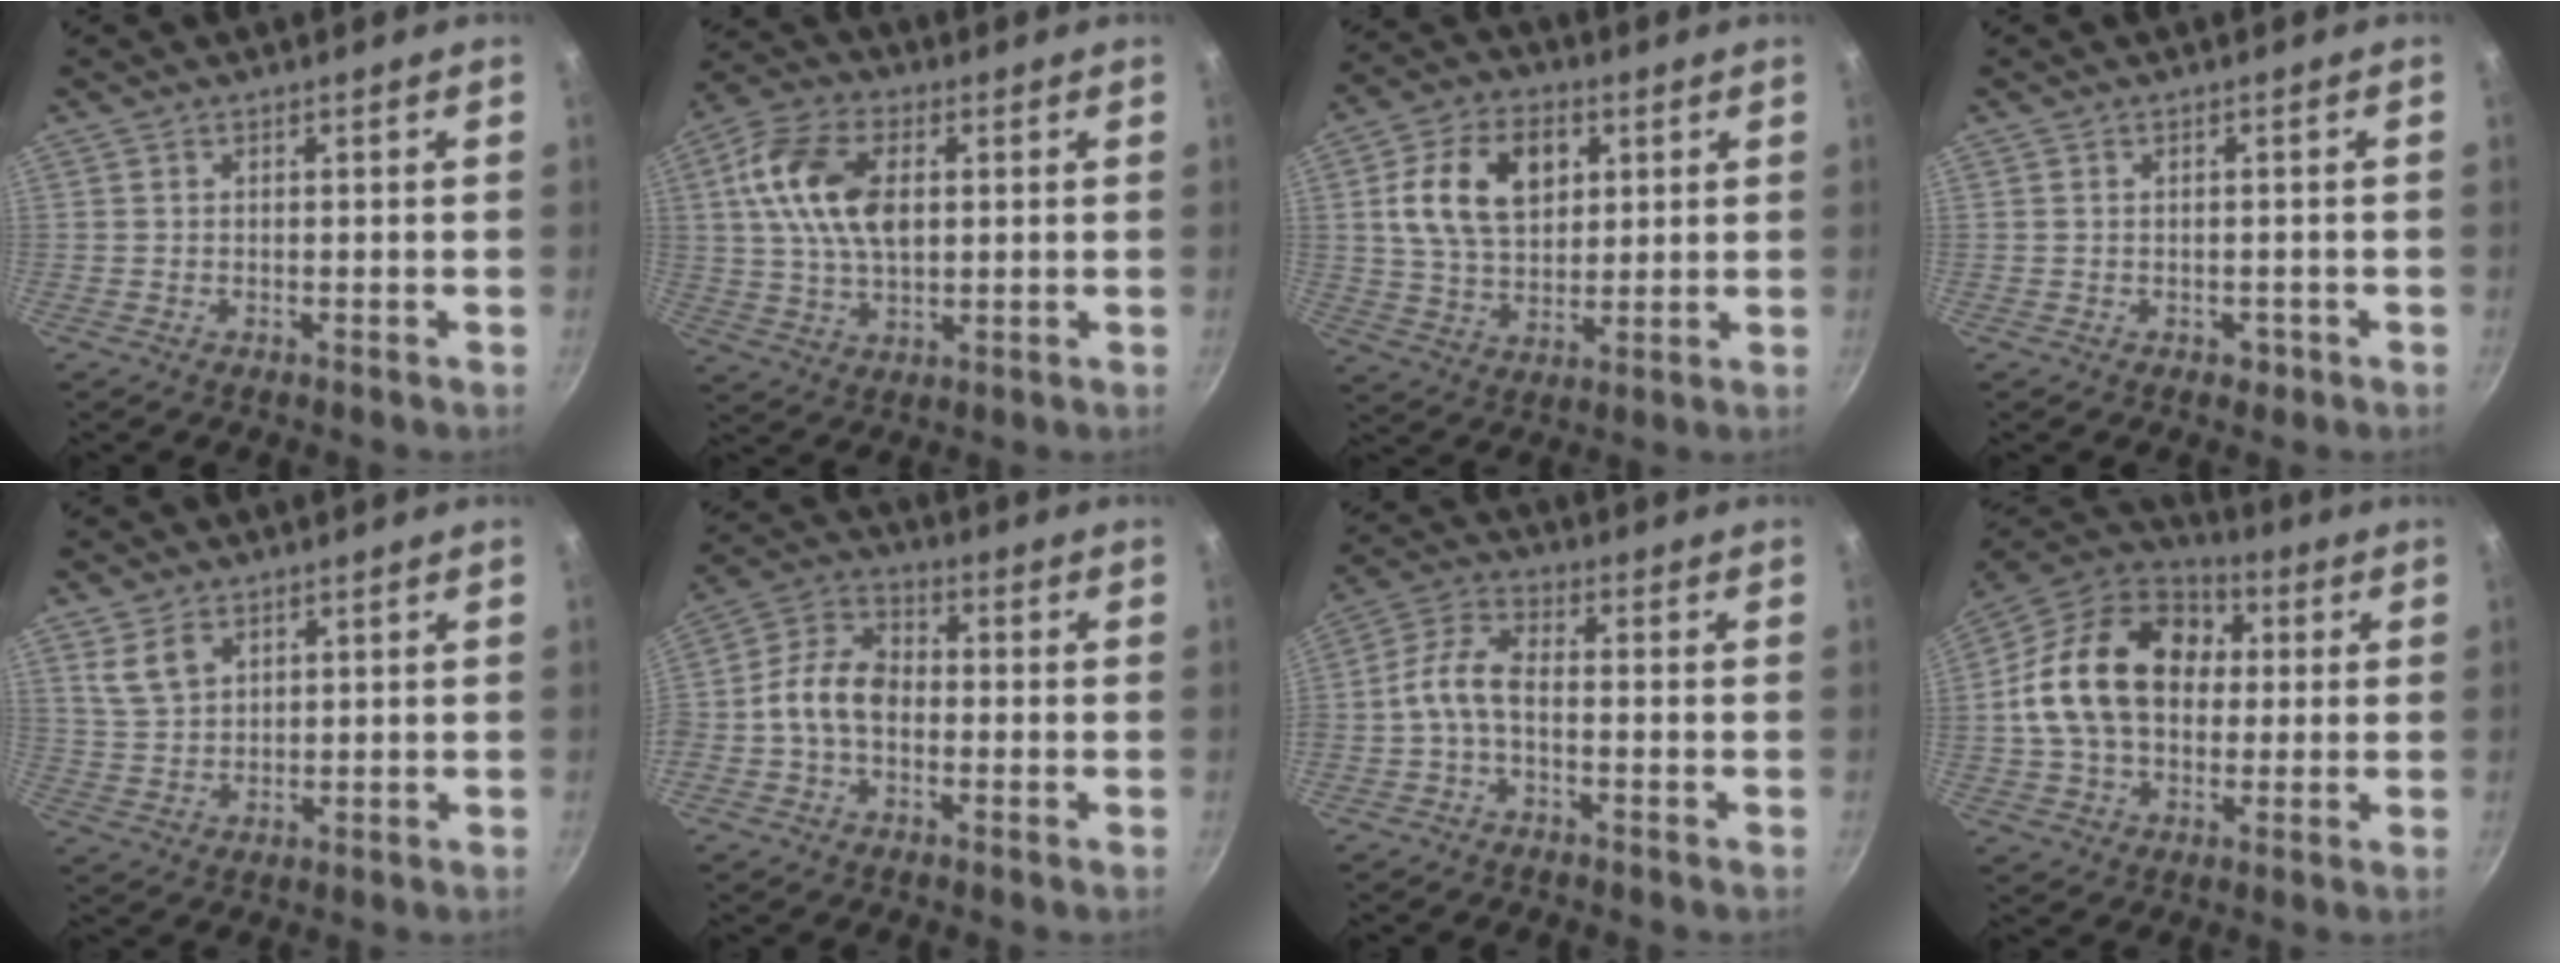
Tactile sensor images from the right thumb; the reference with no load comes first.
{"total": 14.2, "force": [2.6, 8.4, 11.1], "torque": [-0.193, 0.006, 0.041]}
{"total": 15.1, "force": [4.1, 10.2, 10.3], "torque": [-0.161, -0.001, 0.068]}
{"total": 1.7, "force": [-0.7, 1.3, 0.8], "torque": [-0.002, 0.009, -0.001]}
{"total": 5.6, "force": [2.9, 3.6, 3.1], "torque": [-0.047, -0.010, 0.063]}
{"total": 9.2, "force": [-1.6, 6.4, 6.4], "torque": [-0.107, 0.036, -0.050]}
{"total": 6.4, "force": [-2.0, 3.0, 5.2], "torque": [-0.118, 0.031, -0.052]}
{"total": 21.2, "force": [2.4, 15.4, 14.3], "torque": [-0.230, 0.034, 0.030]}